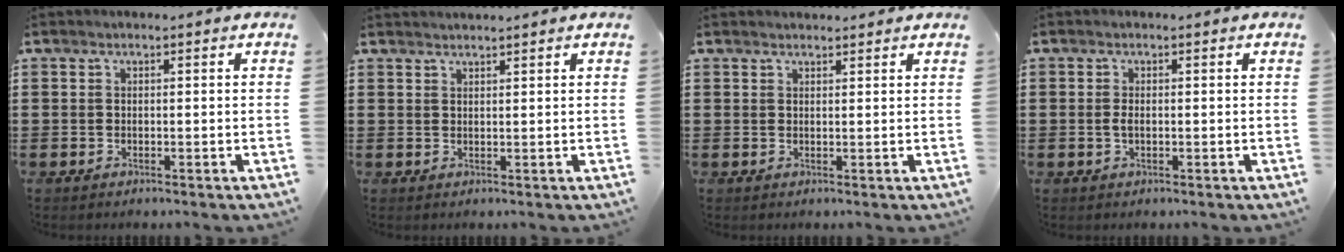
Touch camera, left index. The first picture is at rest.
{"total": 1.2, "force": [1.2, -0.1, 0.1], "torque": [-0.004, -0.002, 0.025]}
{"total": 1.2, "force": [1.2, 0.2, 0.1], "torque": [-0.004, 0.000, 0.025]}
{"total": 1.3, "force": [-0.1, 0.5, 1.2], "torque": [-0.038, -0.005, -0.007]}